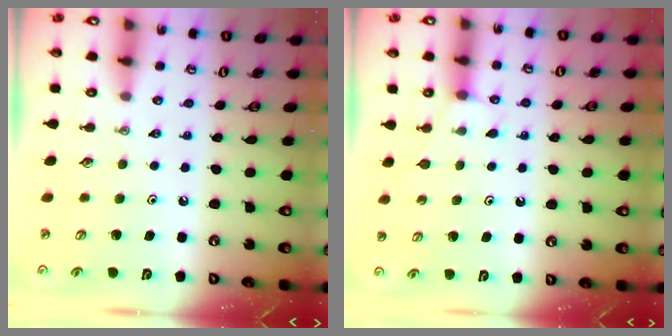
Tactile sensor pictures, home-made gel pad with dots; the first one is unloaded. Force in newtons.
{"total": 4.3, "press": 4.3, "slide": 0.4}